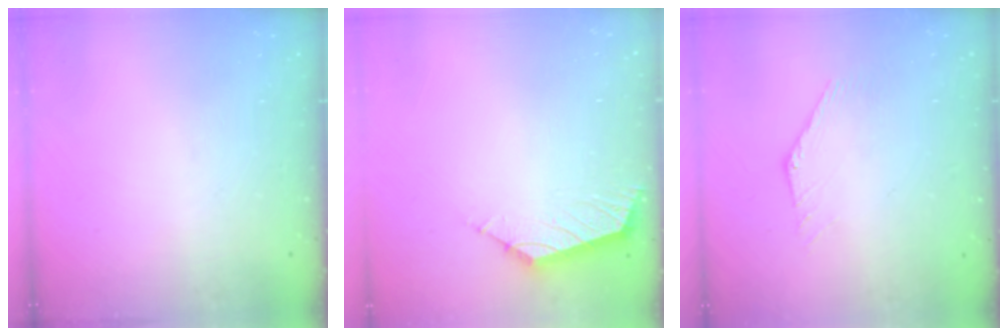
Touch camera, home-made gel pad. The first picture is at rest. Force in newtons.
{"total": 2.7, "press": 2.6, "slide": 0.7}
{"total": 1.0, "press": 1.0, "slide": 0.1}